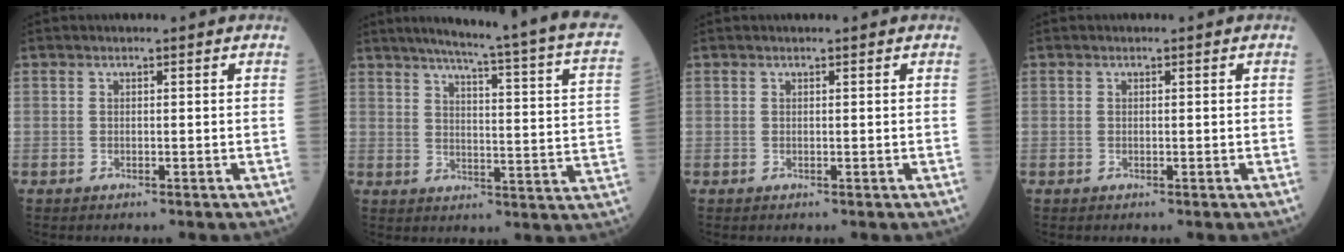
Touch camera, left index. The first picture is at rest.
{"total": 22.2, "force": [17.8, -0.9, 13.2], "torque": [-0.189, -0.045, 0.208]}
{"total": 0.5, "force": [0.5, 0.0, 0.2], "torque": [-0.006, 0.007, 0.009]}
{"total": 0.0}